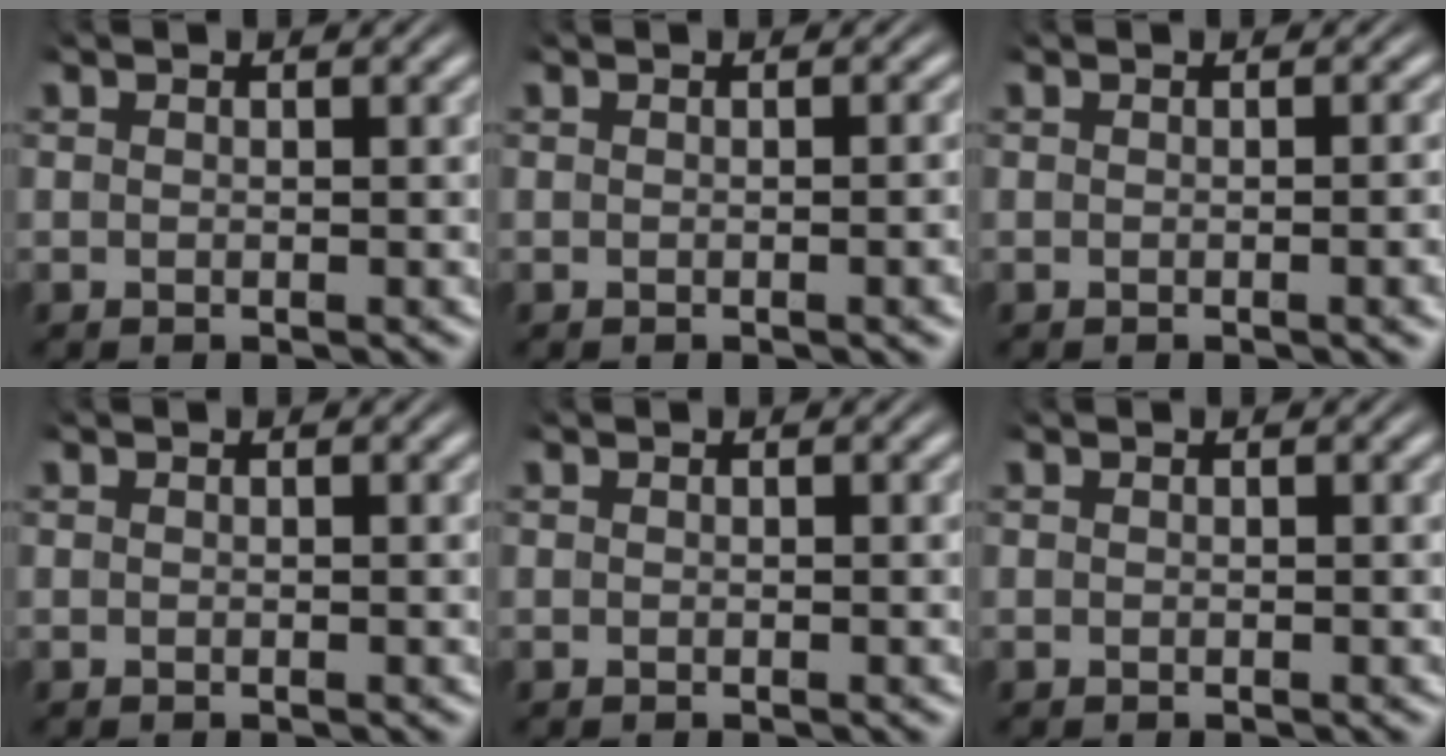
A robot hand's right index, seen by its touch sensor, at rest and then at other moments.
{"total": 0.7, "force": [-0.4, -0.2, 0.5], "torque": [-0.008, 0.007, -0.008]}
{"total": 1.0, "force": [-0.4, -0.2, 0.8], "torque": [-0.009, 0.008, -0.010]}
{"total": 0.0}
{"total": 0.0}
{"total": 0.0}